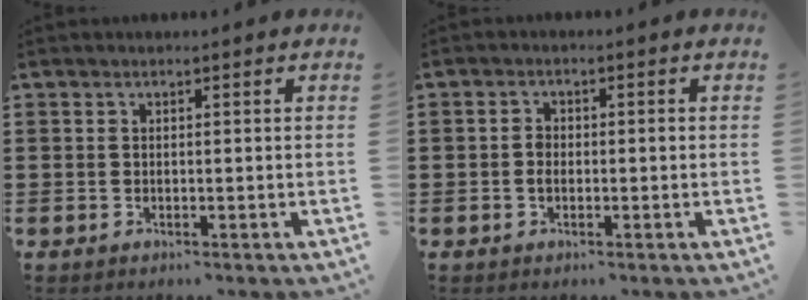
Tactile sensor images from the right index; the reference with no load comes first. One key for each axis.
{"total": 1.8, "fx": -0.3, "fy": 1.0, "fz": 1.5, "tx": -0.028, "ty": 0.002, "tz": -0.004}